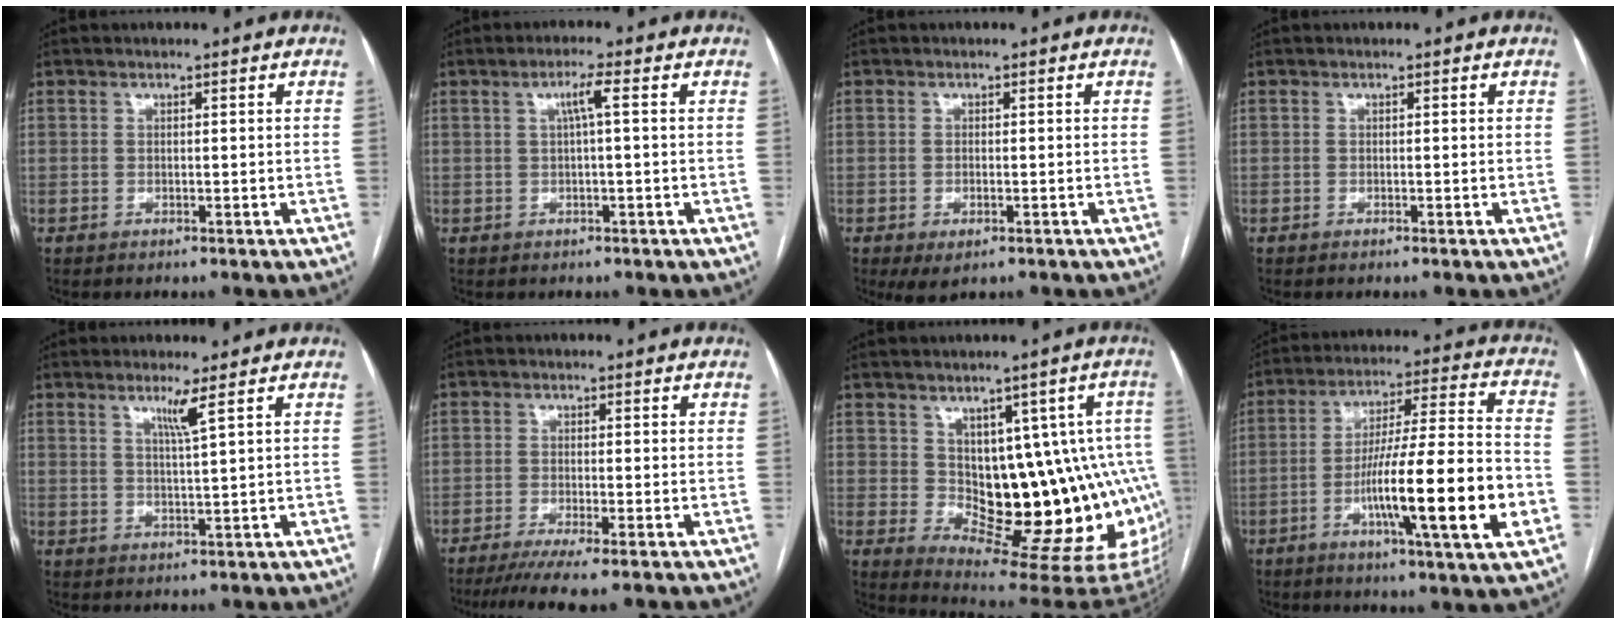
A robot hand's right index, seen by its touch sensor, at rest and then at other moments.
{"total": 2.7, "force": [0.5, -0.3, 2.6], "torque": [-0.052, 0.005, 0.010]}
{"total": 3.1, "force": [-1.4, 1.3, 2.4], "torque": [-0.043, -0.006, -0.015]}
{"total": 0.0}
{"total": 3.1, "force": [1.7, -0.9, 2.4], "torque": [-0.048, -0.011, 0.034]}
{"total": 6.8, "force": [-5.0, 0.0, 4.7], "torque": [-0.074, -0.015, -0.081]}
{"total": 15.7, "force": [-0.3, 8.0, 13.5], "torque": [-0.123, 0.022, 0.016]}
{"total": 18.8, "force": [-5.6, 0.4, 18.0], "torque": [-0.281, -0.003, -0.088]}